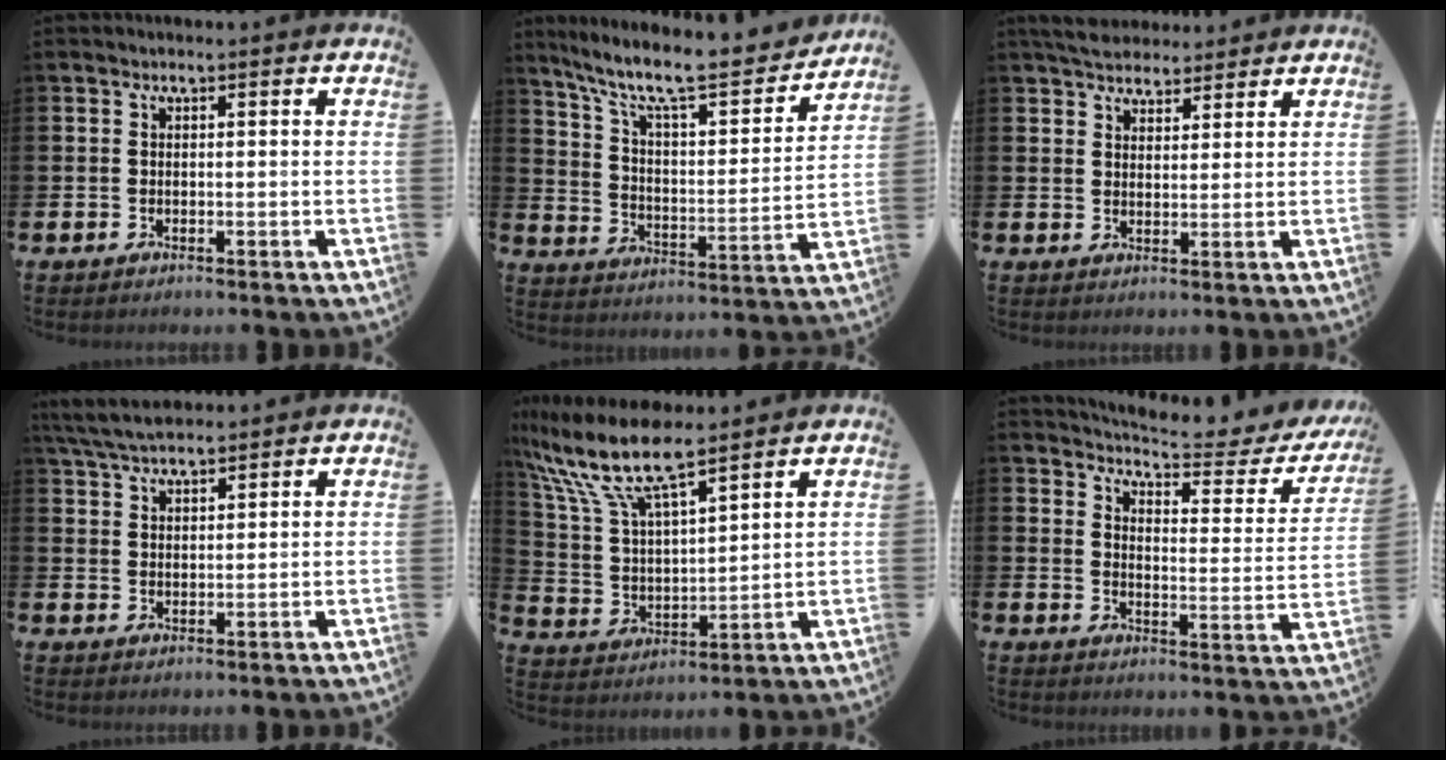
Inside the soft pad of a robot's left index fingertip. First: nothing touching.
{"total": 10.3, "force": [8.8, 1.8, 5.0], "torque": [-0.129, -0.061, 0.147]}
{"total": 4.9, "force": [4.7, 1.3, 0.6], "torque": [-0.025, -0.017, 0.087]}
{"total": 5.2, "force": [4.8, 0.9, 1.5], "torque": [-0.050, -0.014, 0.091]}
{"total": 11.0, "force": [9.2, 2.3, 5.6], "torque": [-0.151, -0.044, 0.160]}
{"total": 5.8, "force": [5.4, 0.5, 2.1], "torque": [-0.053, -0.045, 0.087]}